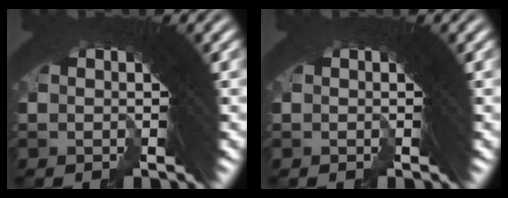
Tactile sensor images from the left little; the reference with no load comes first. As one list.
[{"total": 0.0}]